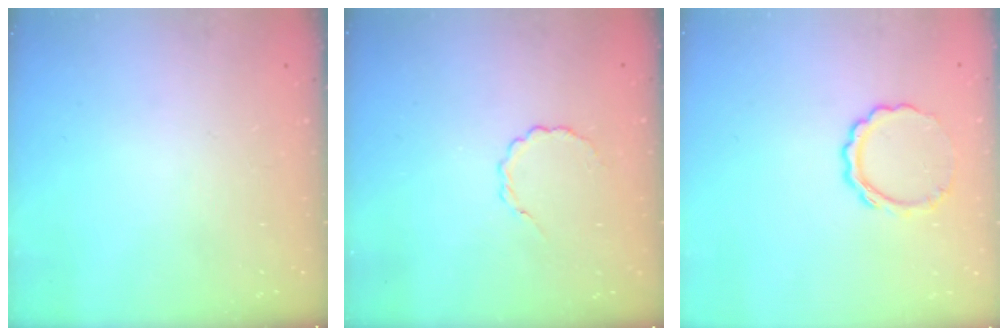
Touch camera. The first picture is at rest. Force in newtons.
{"total": 2.6, "press": 2.5, "slide": 0.9}
{"total": 6.6, "press": 6.6, "slide": 0.6}